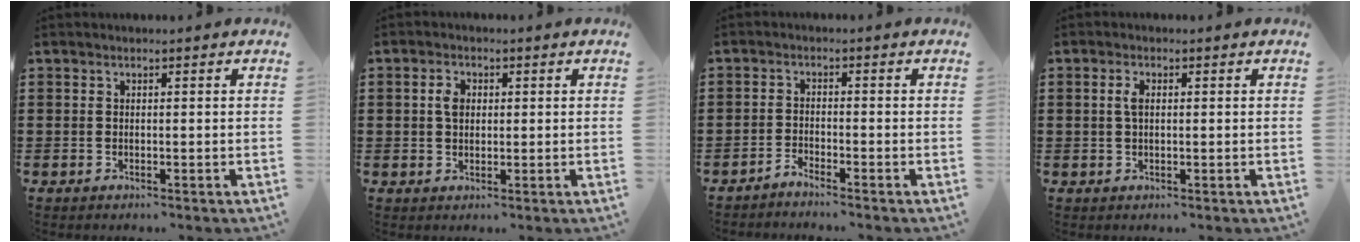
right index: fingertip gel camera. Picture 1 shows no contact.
{"total": 1.2, "force": [0.0, 1.2, 0.4], "torque": [-0.010, 0.007, 0.000]}
{"total": 2.0, "force": [-1.9, -0.3, 0.1], "torque": [-0.006, 0.003, -0.040]}
{"total": 2.0, "force": [0.4, 0.9, 1.7], "torque": [-0.037, 0.007, 0.004]}